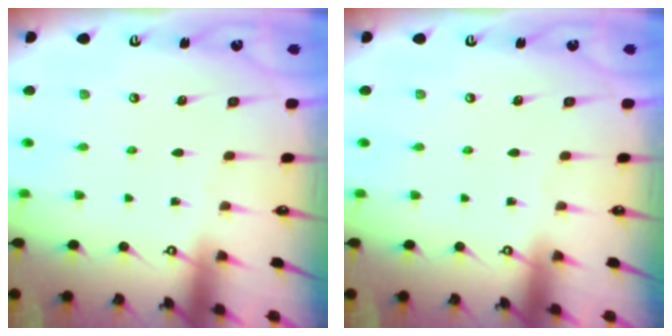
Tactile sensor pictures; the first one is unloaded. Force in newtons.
{"total": 0.0}